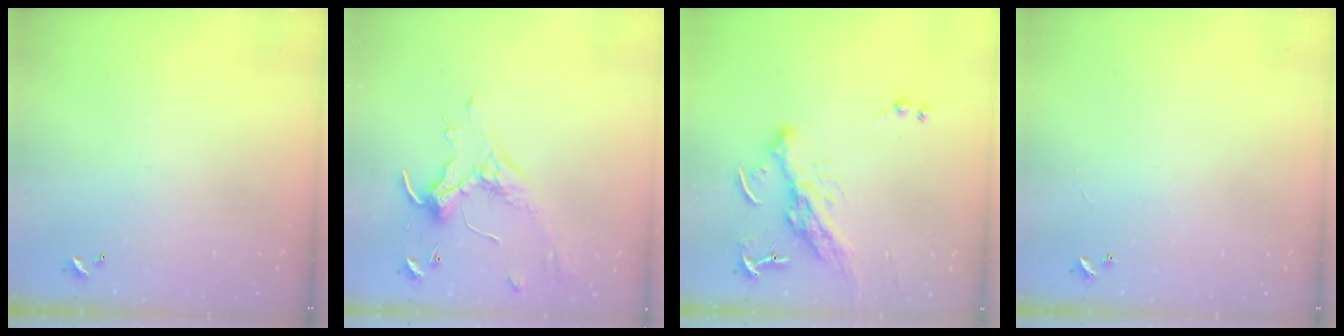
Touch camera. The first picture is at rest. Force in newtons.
{"total": 0.9, "press": 0.5, "slide": 0.7}
{"total": 12.7, "press": 12.6, "slide": 1.7}
{"total": 1.2, "press": 1.1, "slide": 0.4}